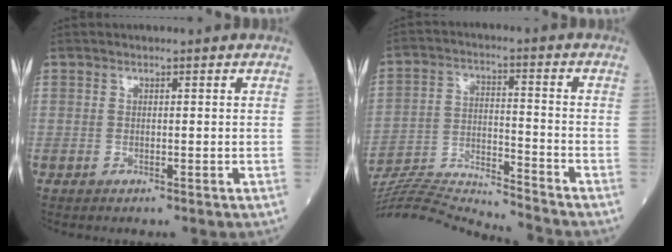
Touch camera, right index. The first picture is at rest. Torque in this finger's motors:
{"motor_torque": [-0.27, -0.18, -0.14, -0.05]}